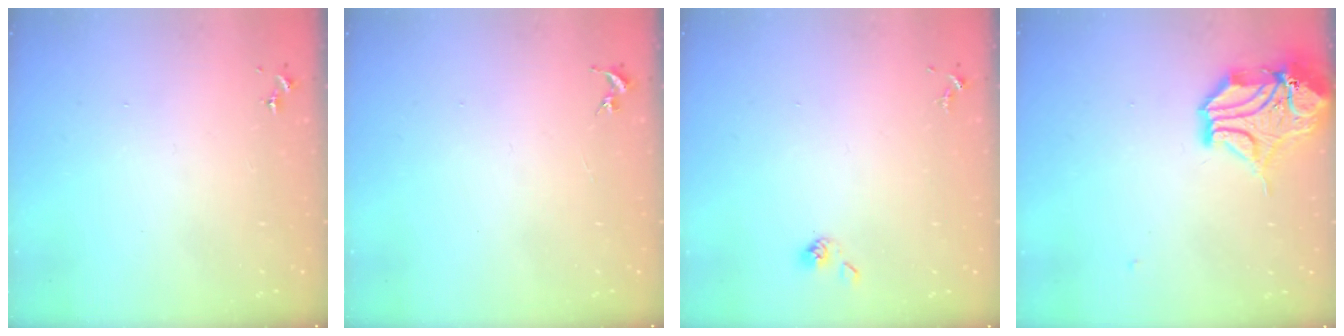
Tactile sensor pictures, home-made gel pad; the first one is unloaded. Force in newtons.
{"total": 0.0}
{"total": 3.9, "press": 3.8, "slide": 0.9}
{"total": 13.3, "press": 13.2, "slide": 1.9}